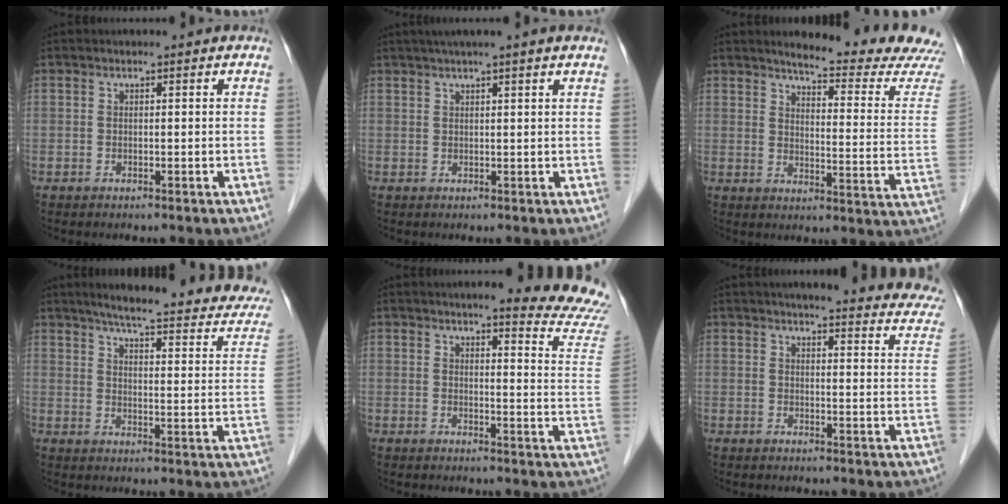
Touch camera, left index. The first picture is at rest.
{"total": 5.9, "force": [4.5, -0.7, 3.8], "torque": [-0.056, 0.029, 0.064]}
{"total": 16.6, "force": [15.9, -0.7, 4.8], "torque": [-0.066, -0.109, 0.176]}
{"total": 24.0, "force": [20.0, 3.6, 12.9], "torque": [-0.162, -0.021, 0.231]}
{"total": 13.5, "force": [12.8, -0.3, 4.3], "torque": [-0.036, -0.087, 0.122]}
{"total": 20.7, "force": [18.3, 2.8, 9.2], "torque": [-0.100, -0.034, 0.194]}